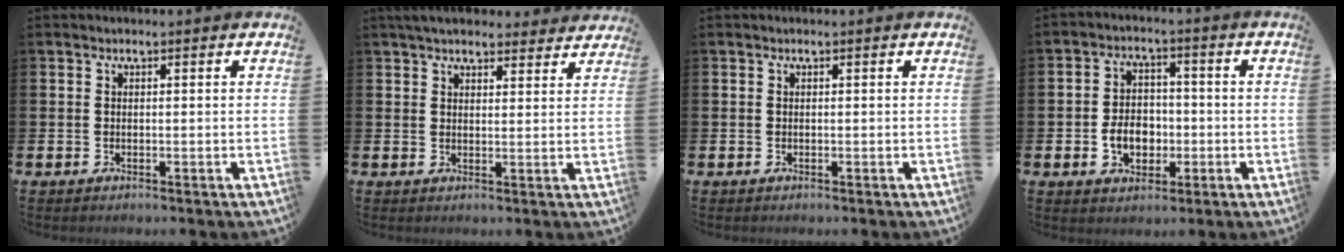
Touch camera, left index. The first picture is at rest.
{"total": 4.8, "force": [4.5, 1.2, 1.0], "torque": [-0.029, -0.013, 0.085]}
{"total": 0.0}
{"total": 5.3, "force": [-1.3, 4.0, 3.2], "torque": [-0.047, 0.002, -0.030]}